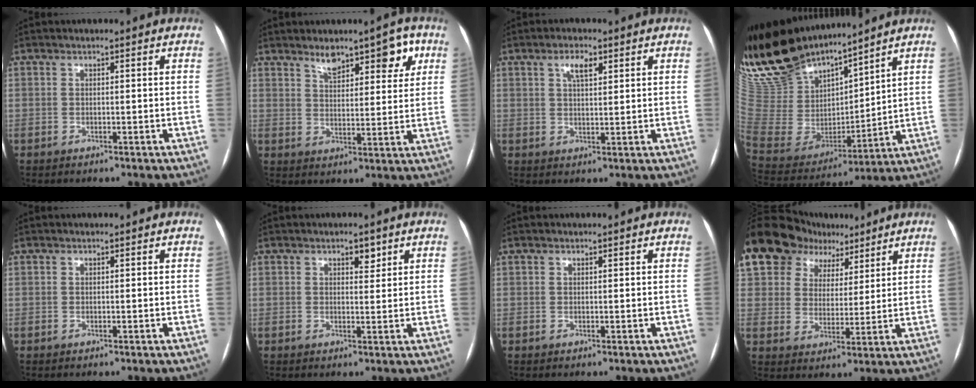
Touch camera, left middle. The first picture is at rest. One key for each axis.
{"total": 7.8, "fx": 4.9, "fy": 3.1, "fz": 5.2, "tx": -0.060, "ty": 0.011, "tz": 0.072}
{"total": 3.4, "fx": 1.8, "fy": 1.3, "fz": 2.6, "tx": -0.050, "ty": 0.005, "tz": 0.031}
{"total": 21.0, "fx": 18.8, "fy": 4.6, "fz": 8.4, "tx": -0.178, "ty": 0.009, "tz": 0.364}
{"total": 0.0}
{"total": 2.1, "fx": 1.3, "fy": 1.0, "fz": 1.3, "tx": -0.017, "ty": -0.001, "tz": 0.019}
{"total": 0.8, "fx": 0.6, "fy": 0.4, "fz": 0.2, "tx": -0.007, "ty": 0.012, "tz": 0.012}
{"total": 19.4, "fx": 12.7, "fy": 12.7, "fz": 7.4, "tx": -0.178, "ty": 0.070, "tz": 0.223}